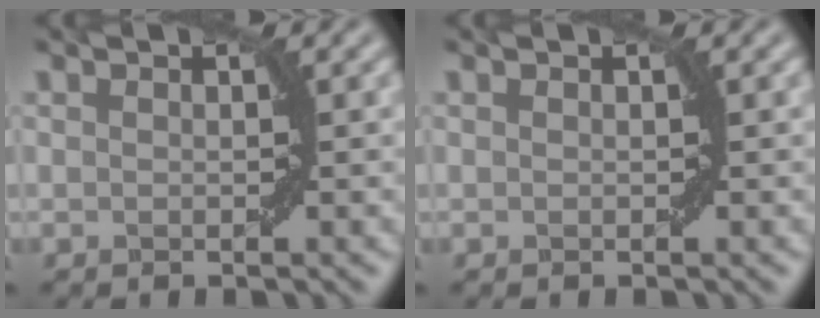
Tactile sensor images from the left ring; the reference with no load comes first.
{"total": 0.0}